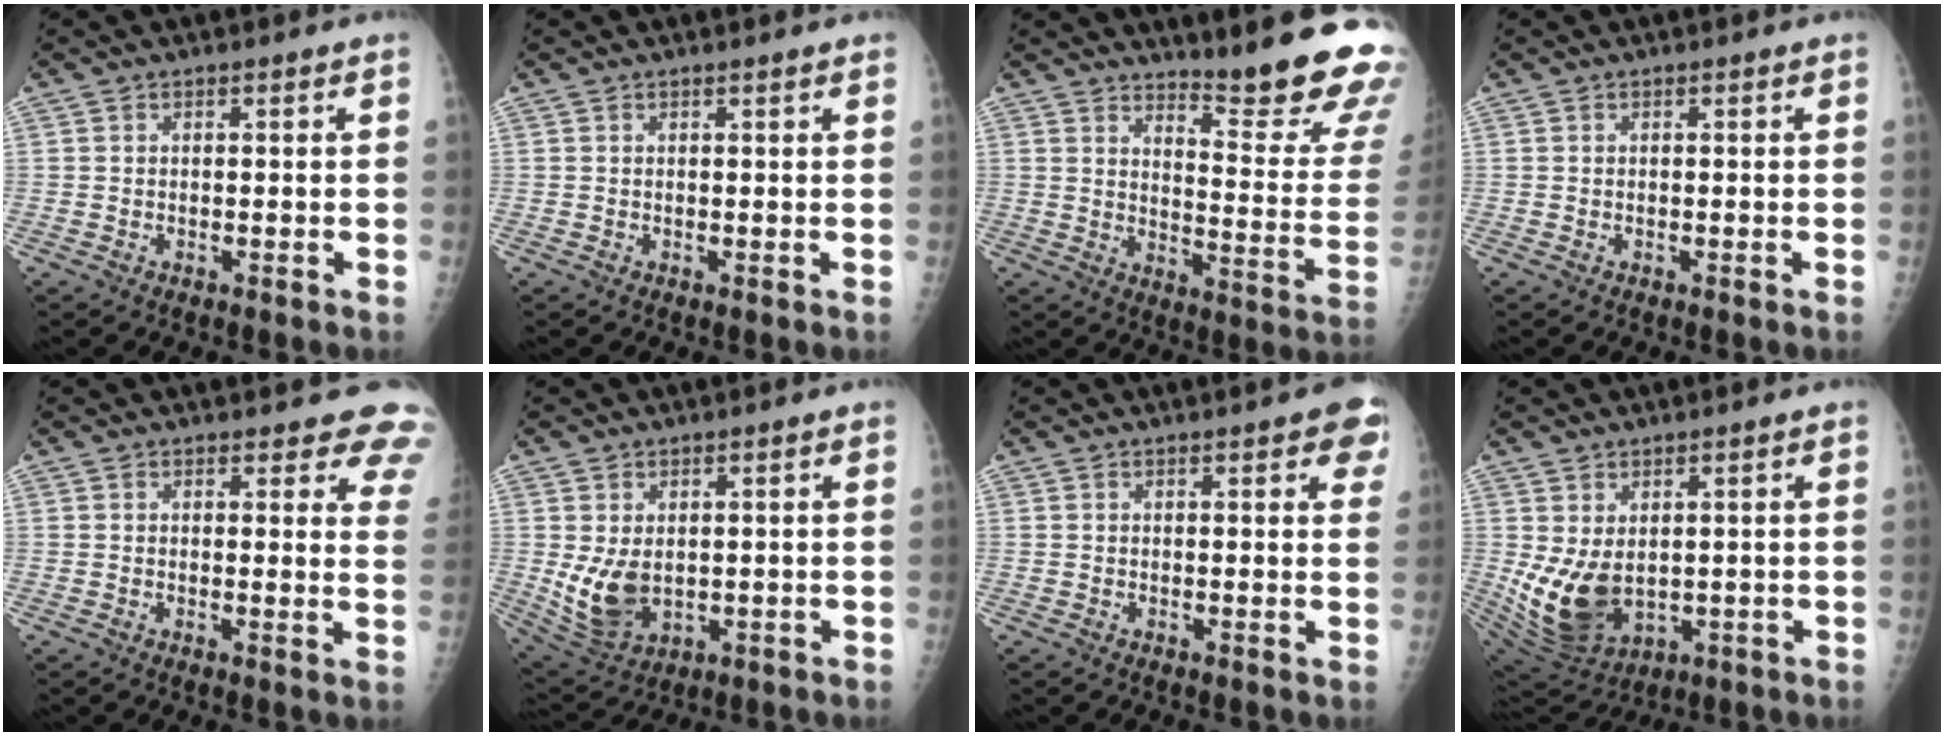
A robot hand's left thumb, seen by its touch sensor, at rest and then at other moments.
{"total": 1.2, "force": [0.9, 0.1, 0.7], "torque": [-0.007, 0.002, 0.013]}
{"total": 18.7, "force": [14.9, 2.2, 11.0], "torque": [-0.123, -0.162, 0.192]}
{"total": 0.0}
{"total": 9.6, "force": [8.5, 3.3, 3.1], "torque": [0.020, -0.040, 0.067]}
{"total": 8.4, "force": [0.3, 5.7, 6.1], "torque": [-0.104, -0.017, 0.026]}
{"total": 5.6, "force": [2.9, 1.9, 4.4], "torque": [-0.028, -0.005, 0.027]}
{"total": 11.0, "force": [0.5, 7.4, 8.1], "torque": [-0.145, -0.020, 0.038]}